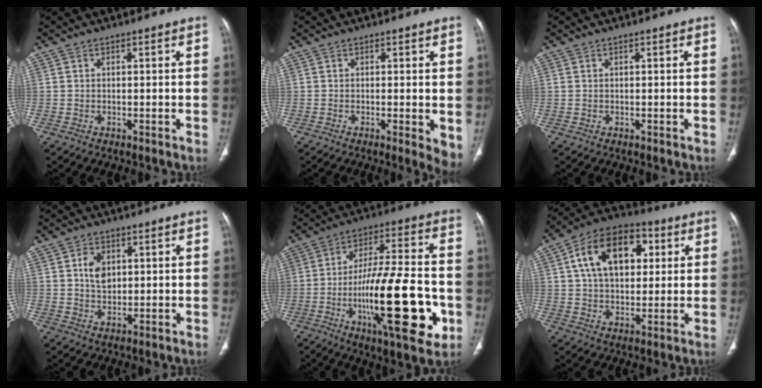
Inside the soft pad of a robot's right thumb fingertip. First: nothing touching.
{"total": 4.7, "force": [-0.4, 1.2, 4.5], "torque": [-0.061, -0.014, -0.010]}
{"total": 0.0}
{"total": 4.7, "force": [1.2, 3.4, 3.0], "torque": [-0.039, -0.006, 0.022]}
{"total": 24.5, "force": [-6.8, 7.2, 22.4], "torque": [-0.349, 0.014, -0.095]}
{"total": 17.7, "force": [4.9, 11.1, 12.9], "torque": [-0.183, 0.010, 0.075]}